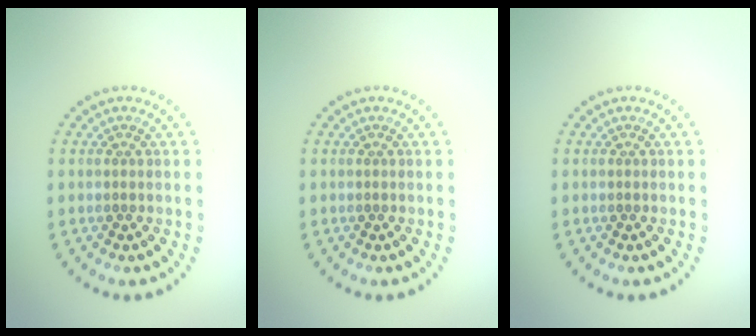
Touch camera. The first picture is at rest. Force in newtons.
{"total": 0.0}
{"total": 0.0}